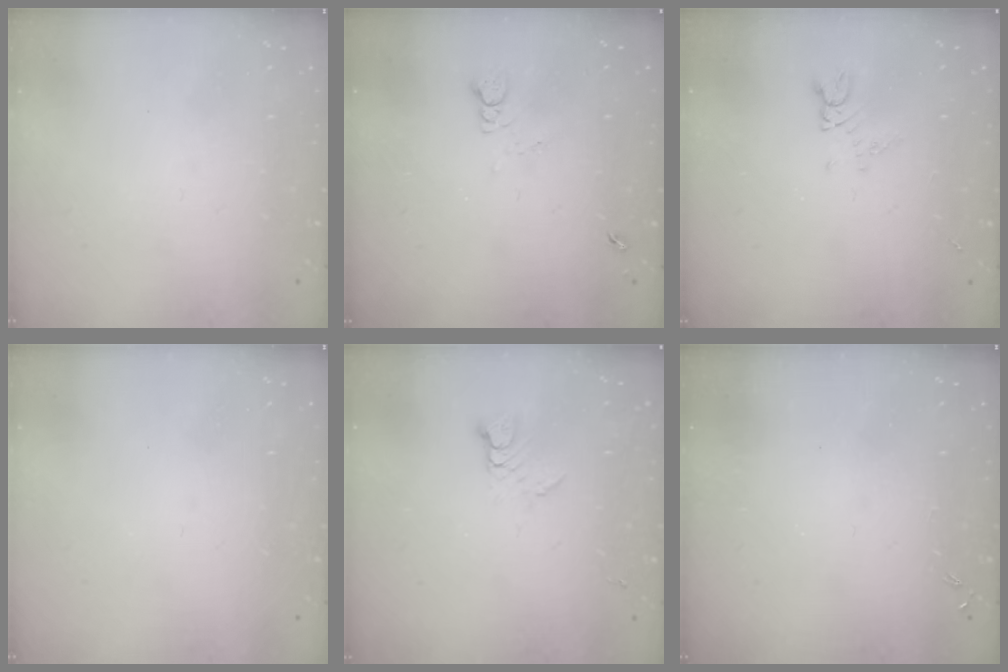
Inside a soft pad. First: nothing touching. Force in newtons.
{"total": 1.7, "press": 1.7, "slide": 0.2}
{"total": 4.3, "press": 4.3, "slide": 0.6}
{"total": 0.0}
{"total": 2.5, "press": 2.5, "slide": 0.3}
{"total": 0.0}